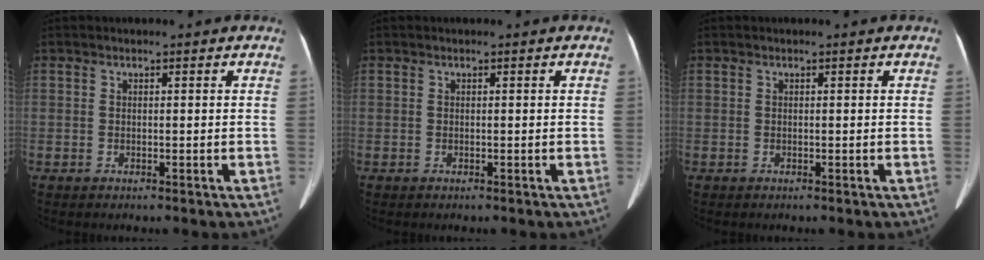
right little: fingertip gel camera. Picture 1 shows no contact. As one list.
[{"total": 0.0}, {"total": 0.0}]